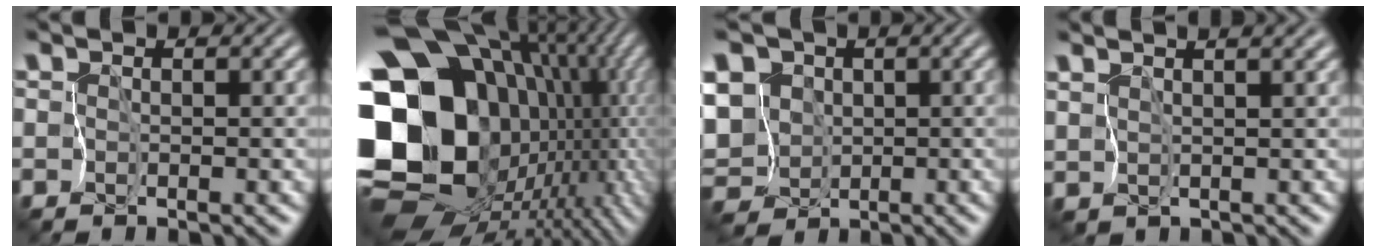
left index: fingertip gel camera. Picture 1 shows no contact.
{"total": 20.3, "force": [2.1, 15.4, 13.0], "torque": [-0.291, -0.019, 0.079]}
{"total": 8.7, "force": [-1.1, 7.1, 4.9], "torque": [-0.088, 0.015, -0.052]}
{"total": 3.7, "force": [2.7, 1.1, 2.3], "torque": [-0.048, 0.022, 0.044]}